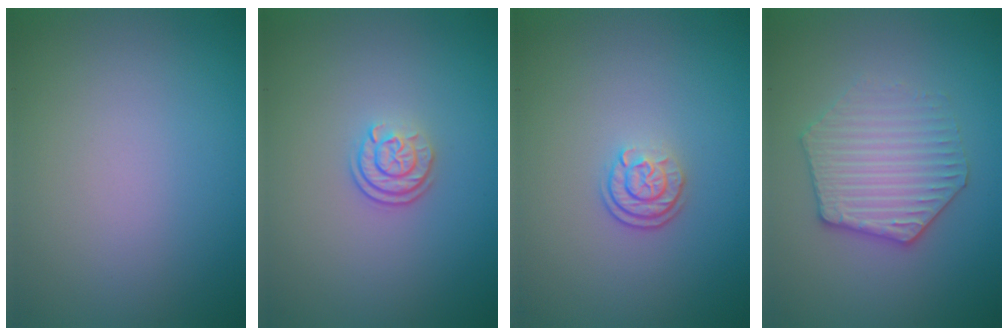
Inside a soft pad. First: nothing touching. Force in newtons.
{"total": 2.3, "press": 1.7, "slide": 1.5}
{"total": 2.1, "press": 1.8, "slide": 1.2}
{"total": 3.7, "press": 3.6, "slide": 1.0}